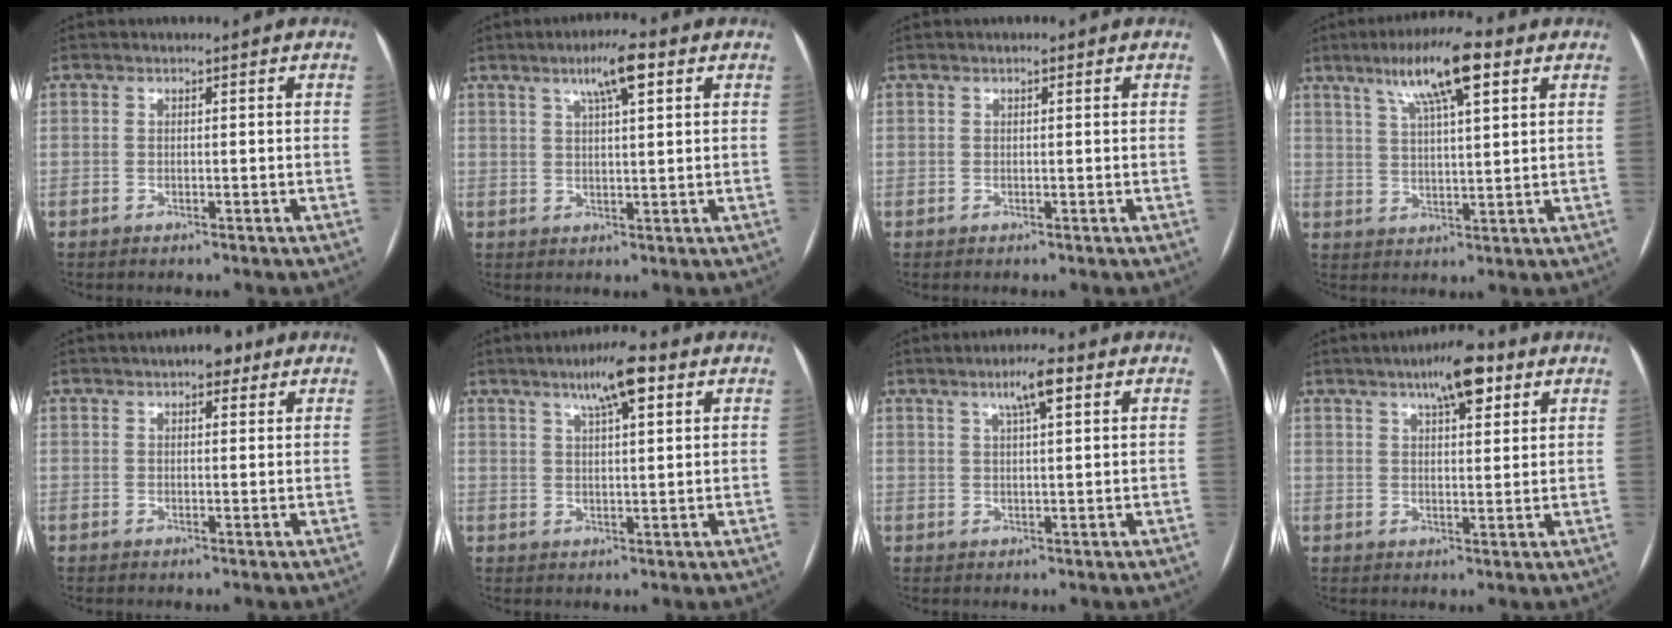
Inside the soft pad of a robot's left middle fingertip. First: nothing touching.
{"total": 6.1, "force": [3.2, 0.7, 5.2], "torque": [-0.092, 0.013, 0.052]}
{"total": 0.6, "force": [0.4, 0.2, 0.4], "torque": [-0.010, 0.001, 0.004]}
{"total": 10.8, "force": [5.9, 1.7, 8.9], "torque": [-0.161, 0.020, 0.098]}
{"total": 3.7, "force": [2.3, 1.6, 2.4], "torque": [-0.032, 0.014, 0.028]}
{"total": 7.2, "force": [3.9, 1.2, 5.9], "torque": [-0.104, 0.015, 0.063]}
{"total": 4.9, "force": [2.5, 0.6, 4.2], "torque": [-0.074, 0.010, 0.042]}
{"total": 7.6, "force": [4.5, 2.2, 5.8], "torque": [-0.091, 0.011, 0.066]}